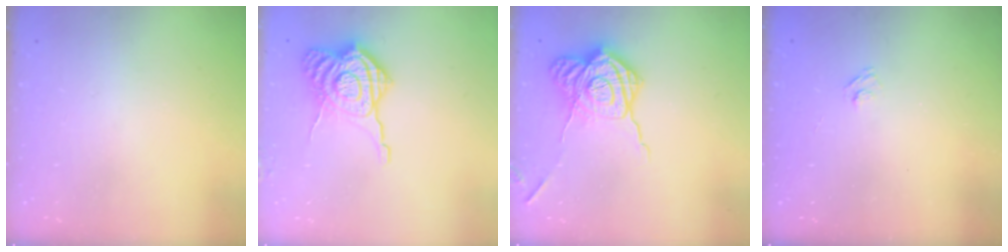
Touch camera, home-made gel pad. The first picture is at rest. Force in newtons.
{"total": 12.9, "press": 12.8, "slide": 1.3}
{"total": 18.6, "press": 18.6, "slide": 1.4}
{"total": 2.7, "press": 2.5, "slide": 0.9}